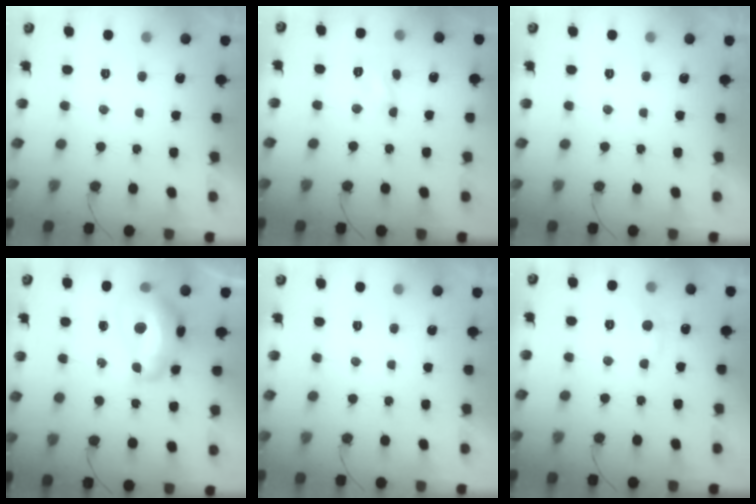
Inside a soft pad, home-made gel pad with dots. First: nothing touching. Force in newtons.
{"total": 4.4, "press": 4.3, "slide": 0.6}
{"total": 0.0}
{"total": 15.3, "press": 15.2, "slide": 1.3}
{"total": 0.0}
{"total": 5.3, "press": 5.3, "slide": 0.7}